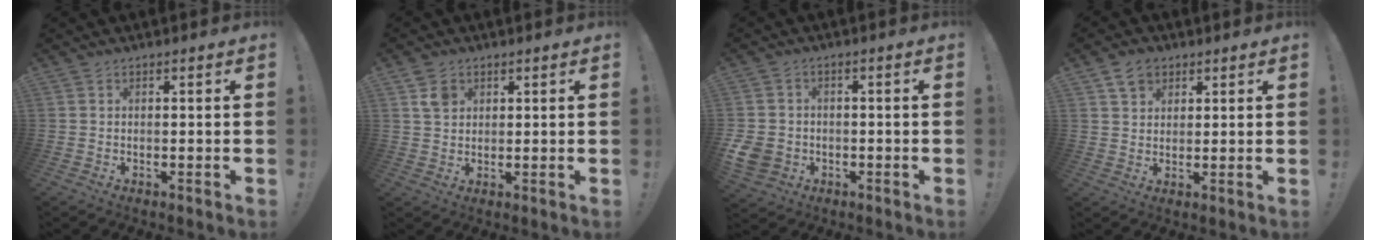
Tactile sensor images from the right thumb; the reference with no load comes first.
{"total": 4.4, "force": [2.2, 3.3, 1.9], "torque": [-0.026, -0.003, 0.040]}
{"total": 5.9, "force": [-1.6, 5.0, 2.7], "torque": [-0.060, 0.005, -0.028]}
{"total": 5.7, "force": [3.4, 4.1, 2.0], "torque": [-0.031, -0.007, 0.064]}